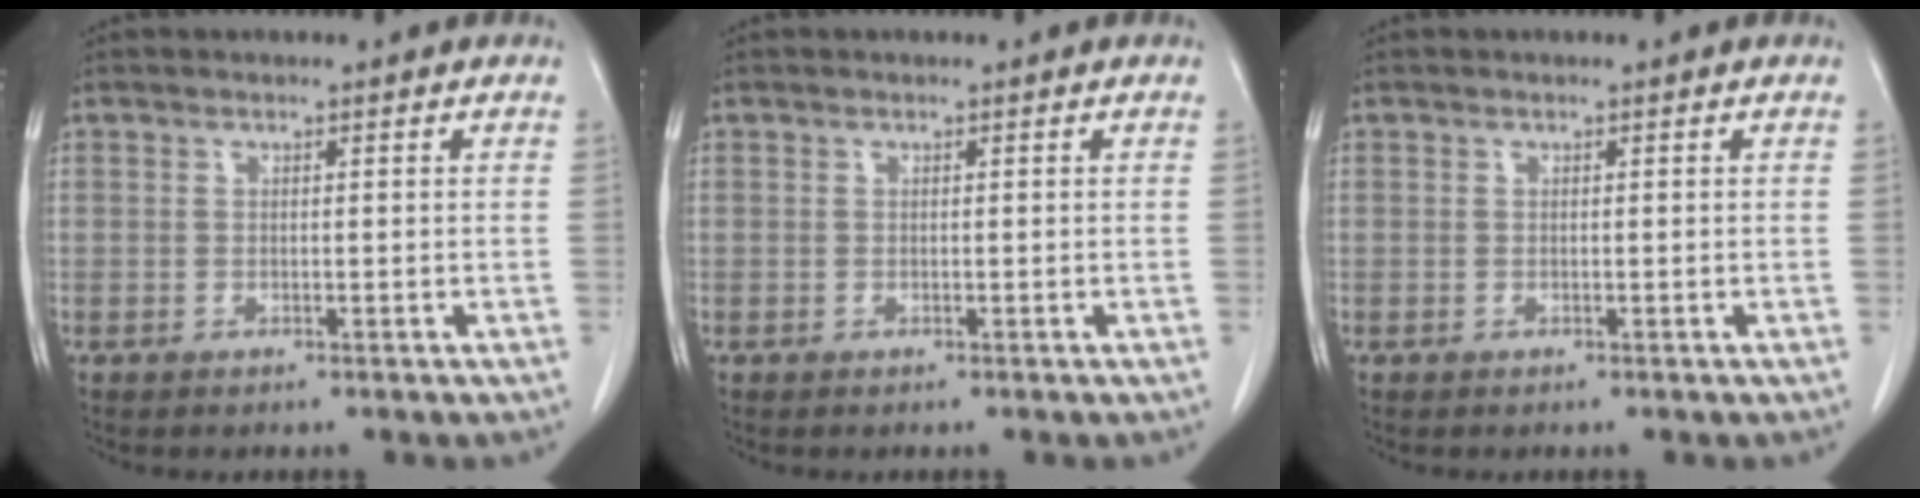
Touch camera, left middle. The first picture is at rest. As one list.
[{"total": 0.0}, {"total": 0.0}]